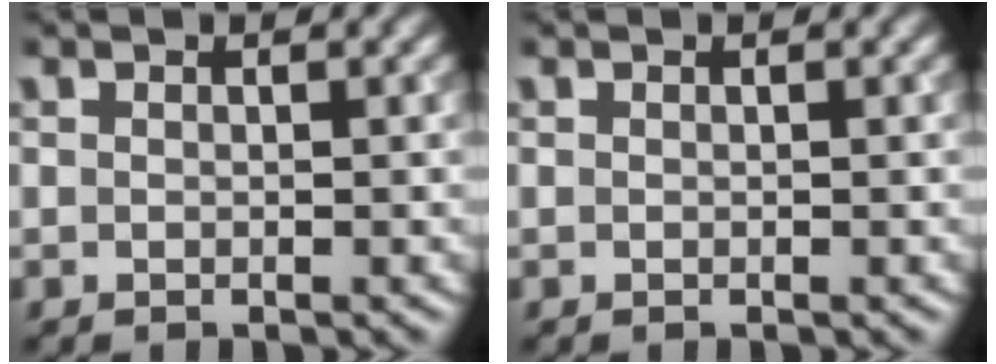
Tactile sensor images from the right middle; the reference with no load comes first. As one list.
[{"total": 0.0}]